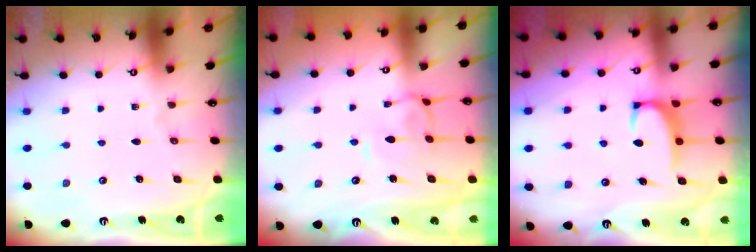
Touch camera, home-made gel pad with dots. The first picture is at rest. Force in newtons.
{"total": 0.9, "press": 0.6, "slide": 0.6}
{"total": 2.2, "press": 2.1, "slide": 0.6}